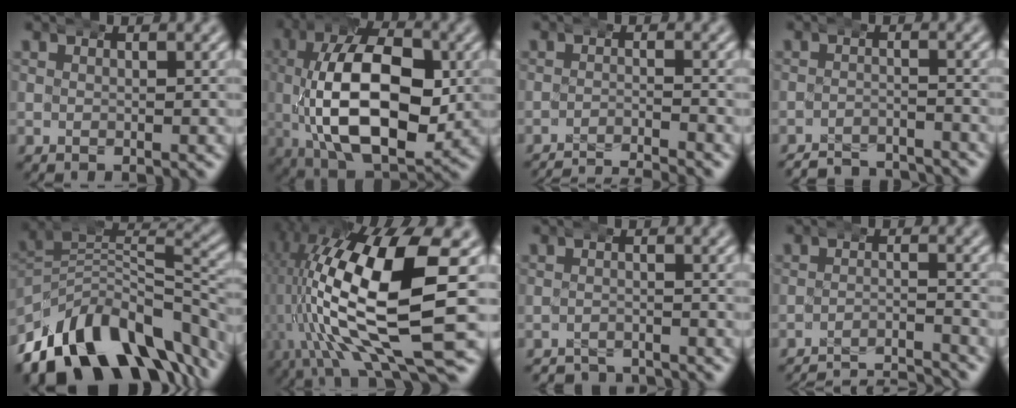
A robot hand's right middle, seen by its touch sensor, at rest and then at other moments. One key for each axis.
{"total": 14.3, "fx": -1.1, "fy": 8.1, "fz": 11.7, "tx": -0.216, "ty": -0.028, "tz": -0.007}
{"total": 11.3, "fx": -10.9, "fy": 2.2, "fz": 1.7, "tx": -0.004, "ty": -0.017, "tz": -0.173}
{"total": 6.1, "fx": -6.0, "fy": 1.3, "fz": 0.6, "tx": -0.005, "ty": -0.015, "tz": -0.099}
{"total": 16.5, "fx": -8.6, "fy": 10.4, "fz": 9.5, "tx": -0.177, "ty": -0.043, "tz": -0.121}
{"total": 16.3, "fx": -0.1, "fy": 7.3, "fz": 14.6, "tx": -0.268, "ty": -0.023, "tz": 0.010}
{"total": 4.0, "fx": -4.0, "fy": 0.6, "fz": -0.1, "tx": 0.000, "ty": -0.013, "tz": -0.065}
{"total": 13.1, "fx": -12.7, "fy": 2.4, "fz": 1.6, "tx": 0.006, "ty": -0.020, "tz": -0.204}